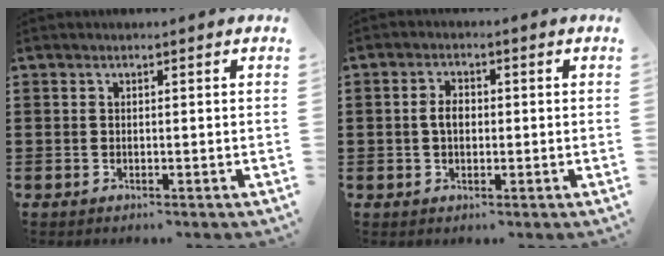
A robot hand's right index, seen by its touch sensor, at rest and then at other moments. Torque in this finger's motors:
{"motor_torque": [0.67, 0.08, 0.40, 0.09]}